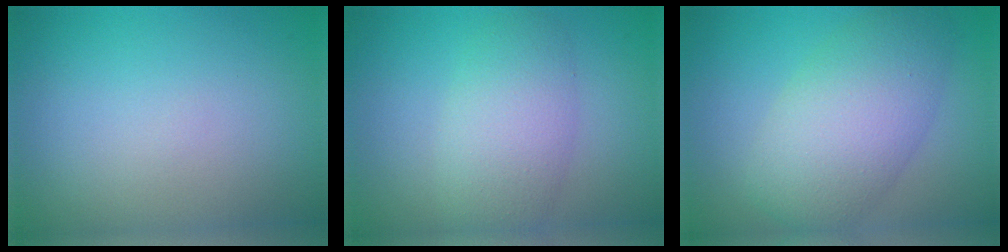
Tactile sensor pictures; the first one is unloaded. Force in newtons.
{"total": 4.8, "press": 4.7, "slide": 0.2}
{"total": 6.8, "press": 6.8, "slide": 0.2}